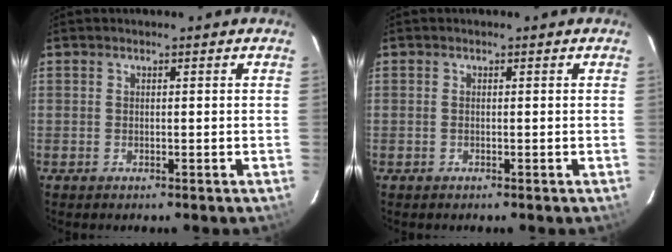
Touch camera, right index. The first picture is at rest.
{"total": 0.0}